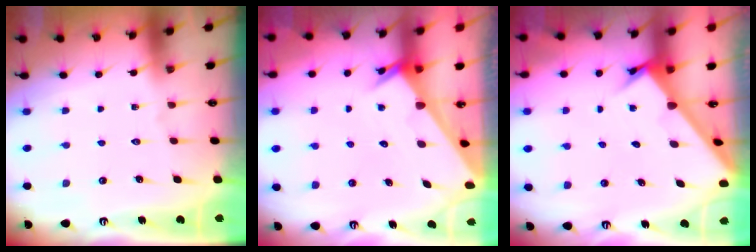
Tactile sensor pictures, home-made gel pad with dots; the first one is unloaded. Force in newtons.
{"total": 1.8, "press": 1.8, "slide": 0.1}
{"total": 2.3, "press": 2.3, "slide": 0.3}